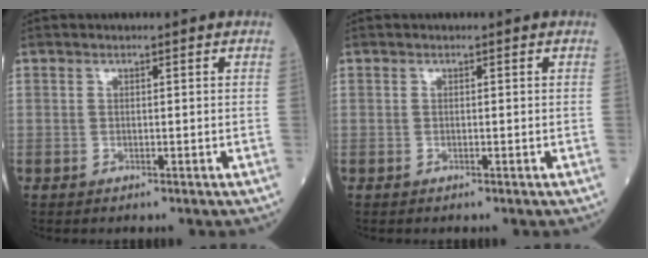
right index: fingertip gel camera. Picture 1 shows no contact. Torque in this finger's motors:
{"motor_torque": [0.00, 0.00, 0.00, 0.00]}